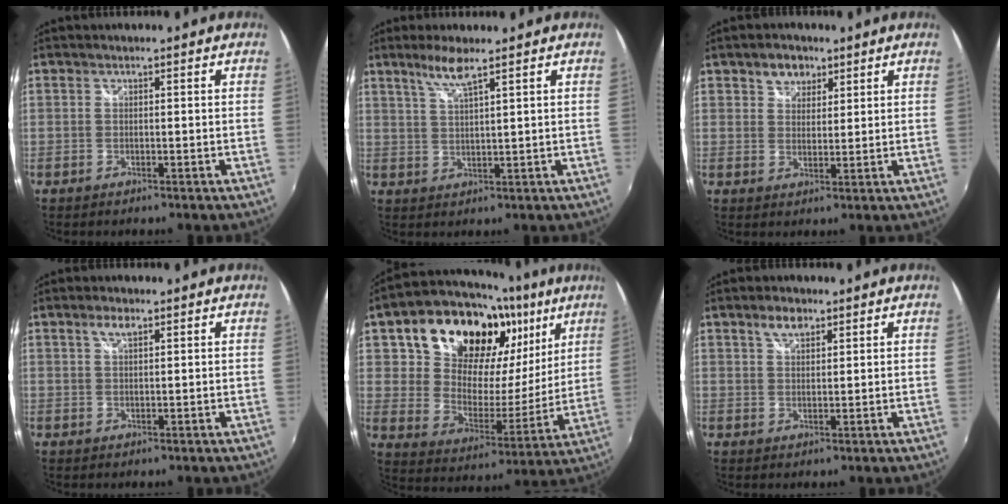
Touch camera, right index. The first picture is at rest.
{"total": 4.8, "force": [3.2, -1.5, 3.1], "torque": [-0.061, -0.007, 0.069]}
{"total": 4.3, "force": [2.6, 3.1, 1.4], "torque": [-0.013, 0.010, 0.045]}
{"total": 2.2, "force": [1.3, 0.8, 1.6], "torque": [-0.029, 0.004, 0.021]}
{"total": 26.3, "force": [13.6, 17.1, 14.6], "torque": [-0.264, 0.045, 0.245]}
{"total": 3.4, "force": [2.2, 1.7, 2.0], "torque": [-0.033, 0.007, 0.039]}